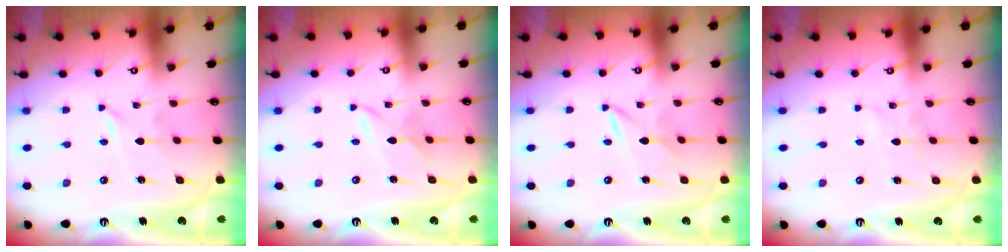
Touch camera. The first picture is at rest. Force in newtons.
{"total": 2.9, "press": 2.9, "slide": 0.3}
{"total": 1.6, "press": 1.6, "slide": 0.1}
{"total": 1.9, "press": 1.9, "slide": 0.2}